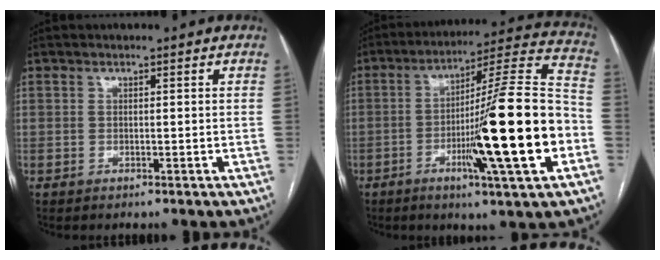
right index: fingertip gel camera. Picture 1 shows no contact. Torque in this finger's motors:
{"motor_torque": [1.93, -0.21, 1.05, 0.21]}